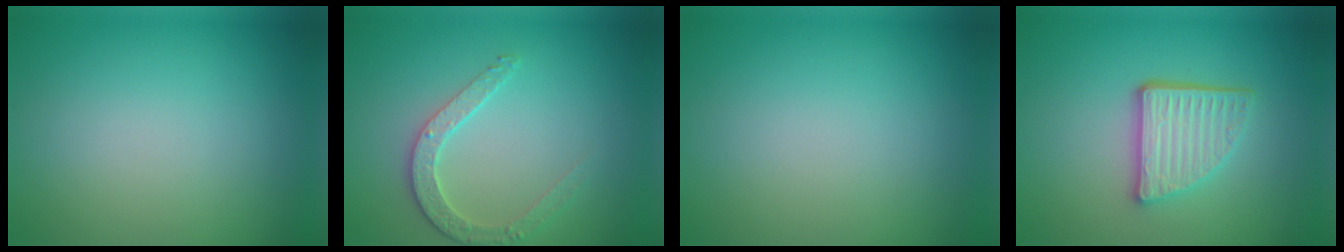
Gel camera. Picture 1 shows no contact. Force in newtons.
{"total": 2.8, "press": 2.5, "slide": 1.2}
{"total": 0.0}
{"total": 4.5, "press": 3.4, "slide": 3.0}